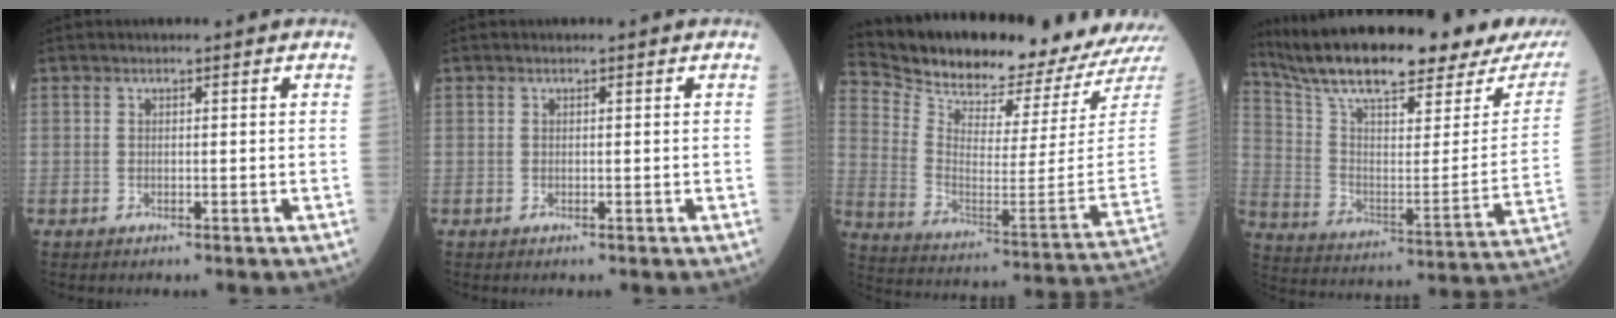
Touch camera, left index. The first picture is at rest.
{"total": 0.0}
{"total": 22.3, "force": [21.3, 1.0, 6.6], "torque": [-0.142, -0.096, 0.311]}
{"total": 27.2, "force": [22.6, 4.3, 14.5], "torque": [-0.246, -0.036, 0.326]}